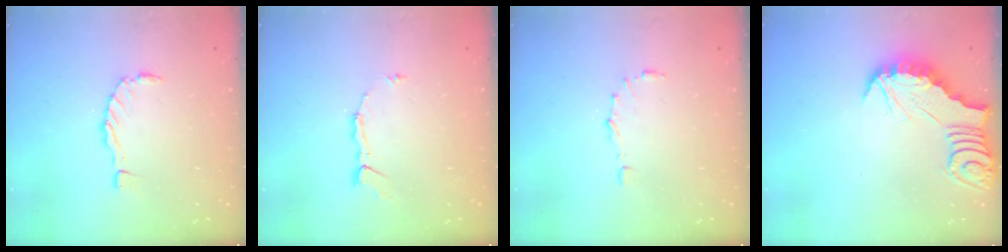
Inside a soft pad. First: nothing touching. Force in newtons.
{"total": 4.7, "press": 4.7, "slide": 0.1}
{"total": 6.0, "press": 6.0, "slide": 0.4}
{"total": 2.7, "press": 2.7, "slide": 0.3}